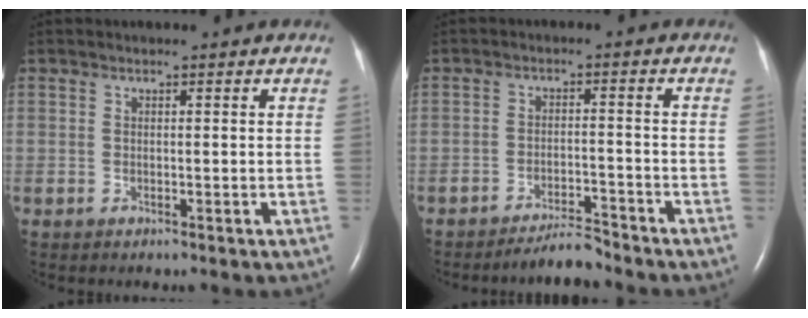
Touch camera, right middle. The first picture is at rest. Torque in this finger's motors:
{"motor_torque": [-0.01, 0.02, -0.01, 0.00]}